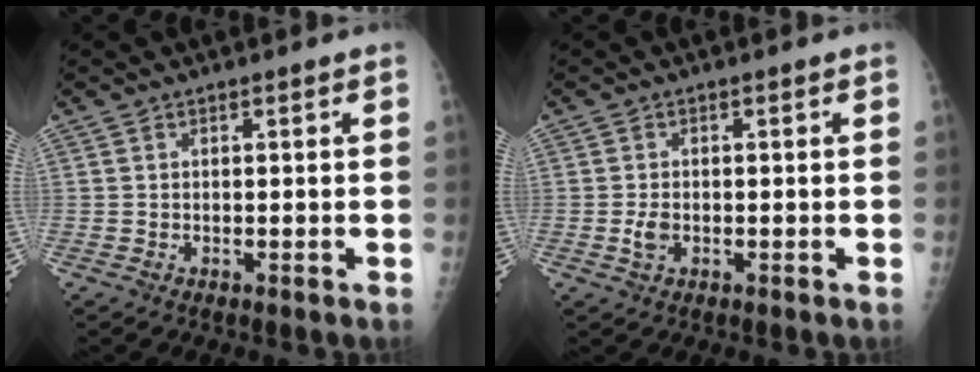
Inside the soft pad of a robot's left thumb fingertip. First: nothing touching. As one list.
[{"total": 2.2, "force": [-0.4, 1.5, 1.7], "torque": [-0.031, 0.000, -0.008]}]